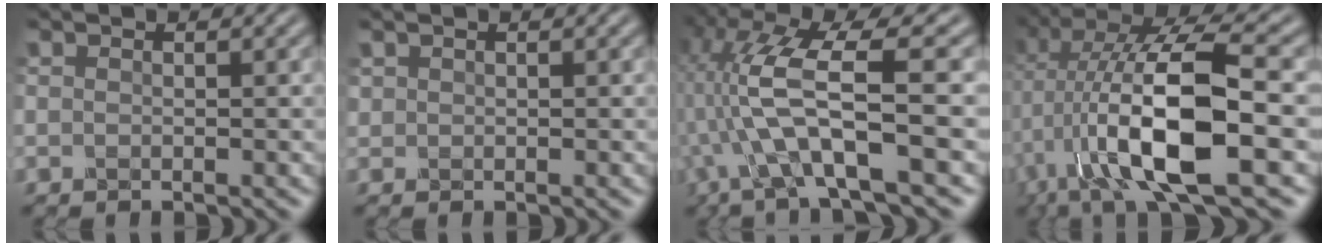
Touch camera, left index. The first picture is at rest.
{"total": 0.5, "force": [0.1, 0.4, -0.3], "torque": [0.010, 0.000, 0.000]}
{"total": 9.5, "force": [-0.5, 2.2, 9.3], "torque": [-0.192, 0.012, -0.009]}
{"total": 12.2, "force": [-0.7, 4.3, 11.4], "torque": [-0.219, 0.011, -0.018]}